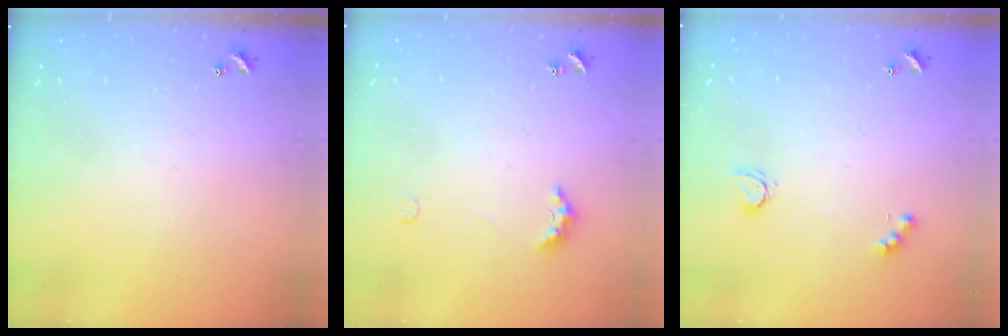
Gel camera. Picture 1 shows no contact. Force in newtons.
{"total": 2.7, "press": 2.6, "slide": 0.7}
{"total": 2.7, "press": 2.7, "slide": 0.5}